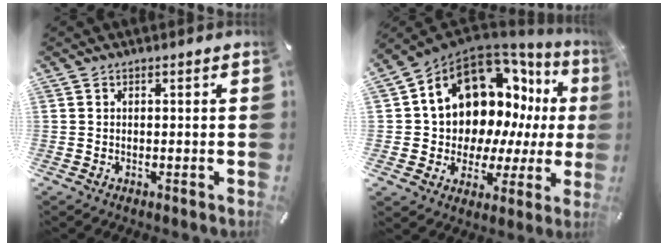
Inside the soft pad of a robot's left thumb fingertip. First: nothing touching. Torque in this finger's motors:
{"motor_torque": [2.50, 2.51, 0.79, 0.29, 0.27]}